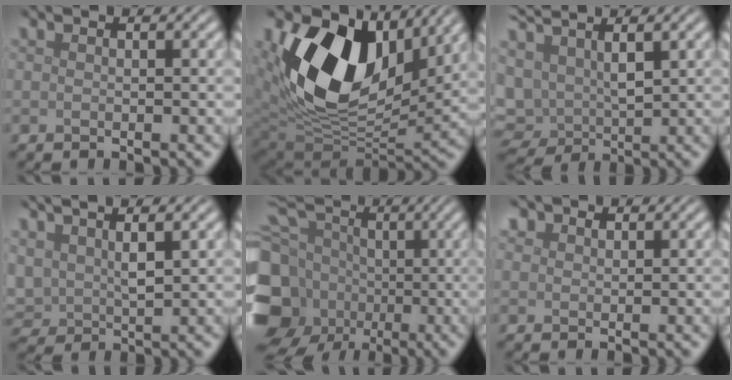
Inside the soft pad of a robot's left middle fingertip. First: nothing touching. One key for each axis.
{"total": 15.2, "fx": 5.1, "fy": 9.6, "fz": 10.6, "tx": -0.191, "ty": 0.005, "tz": 0.097}
{"total": 5.5, "fx": 1.7, "fy": 3.3, "fz": 4.0, "tx": -0.096, "ty": -0.003, "tz": 0.033}
{"total": 4.5, "fx": 2.0, "fy": 2.3, "fz": 3.3, "tx": -0.077, "ty": -0.001, "tz": 0.045}
{"total": 17.0, "fx": -1.4, "fy": 14.2, "fz": 9.3, "tx": -0.229, "ty": -0.002, "tz": -0.034}
{"total": 1.5, "fx": 1.0, "fy": 1.0, "fz": 0.3, "tx": -0.008, "ty": 0.002, "tz": 0.012}